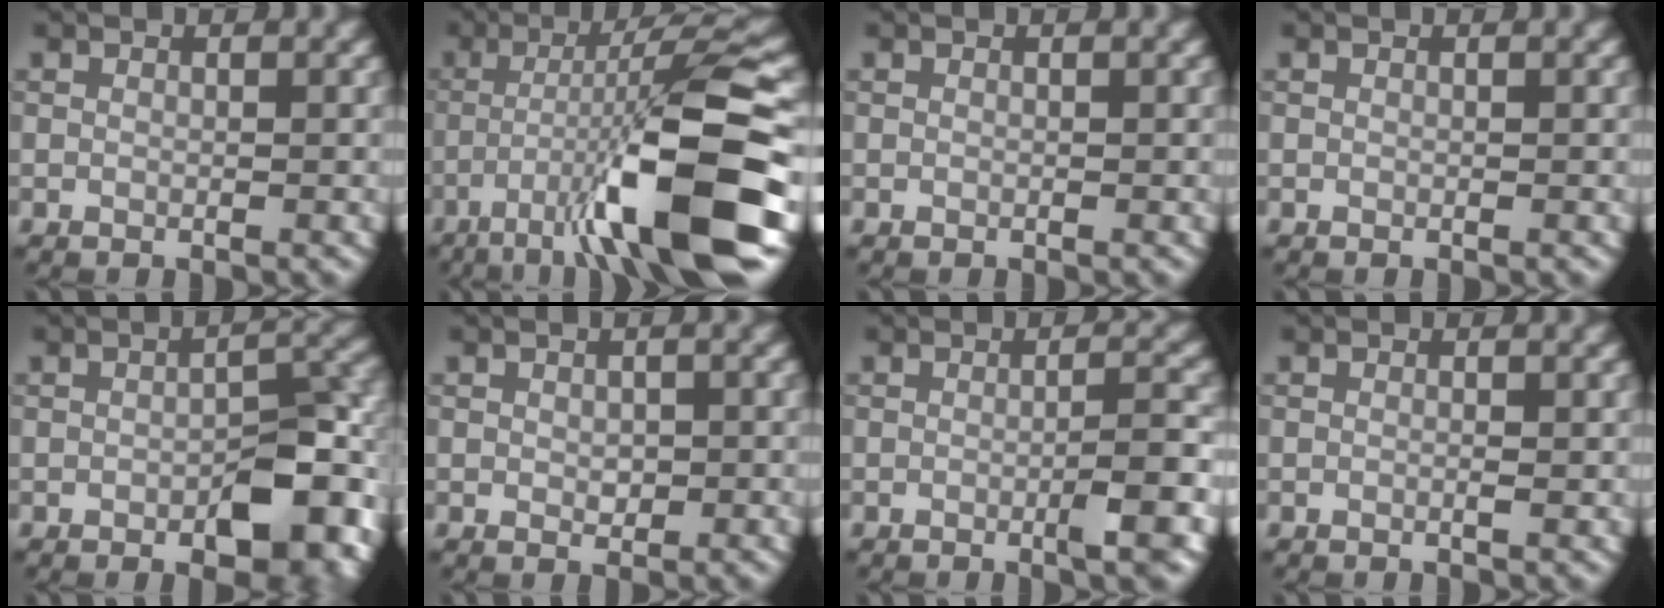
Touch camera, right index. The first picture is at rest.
{"total": 12.2, "force": [-5.0, 1.6, 11.0], "torque": [-0.169, 0.015, -0.079]}
{"total": 0.0}
{"total": 0.0}
{"total": 7.5, "force": [-2.7, 3.2, 6.2], "torque": [-0.075, 0.004, -0.037]}
{"total": 1.3, "force": [-0.1, 0.8, 1.0], "torque": [-0.013, -0.002, 0.001]}
{"total": 3.6, "force": [-1.1, 0.5, 3.4], "torque": [-0.049, 0.008, -0.024]}
{"total": 0.6, "force": [-0.1, 0.0, 0.6], "torque": [-0.010, -0.001, -0.005]}